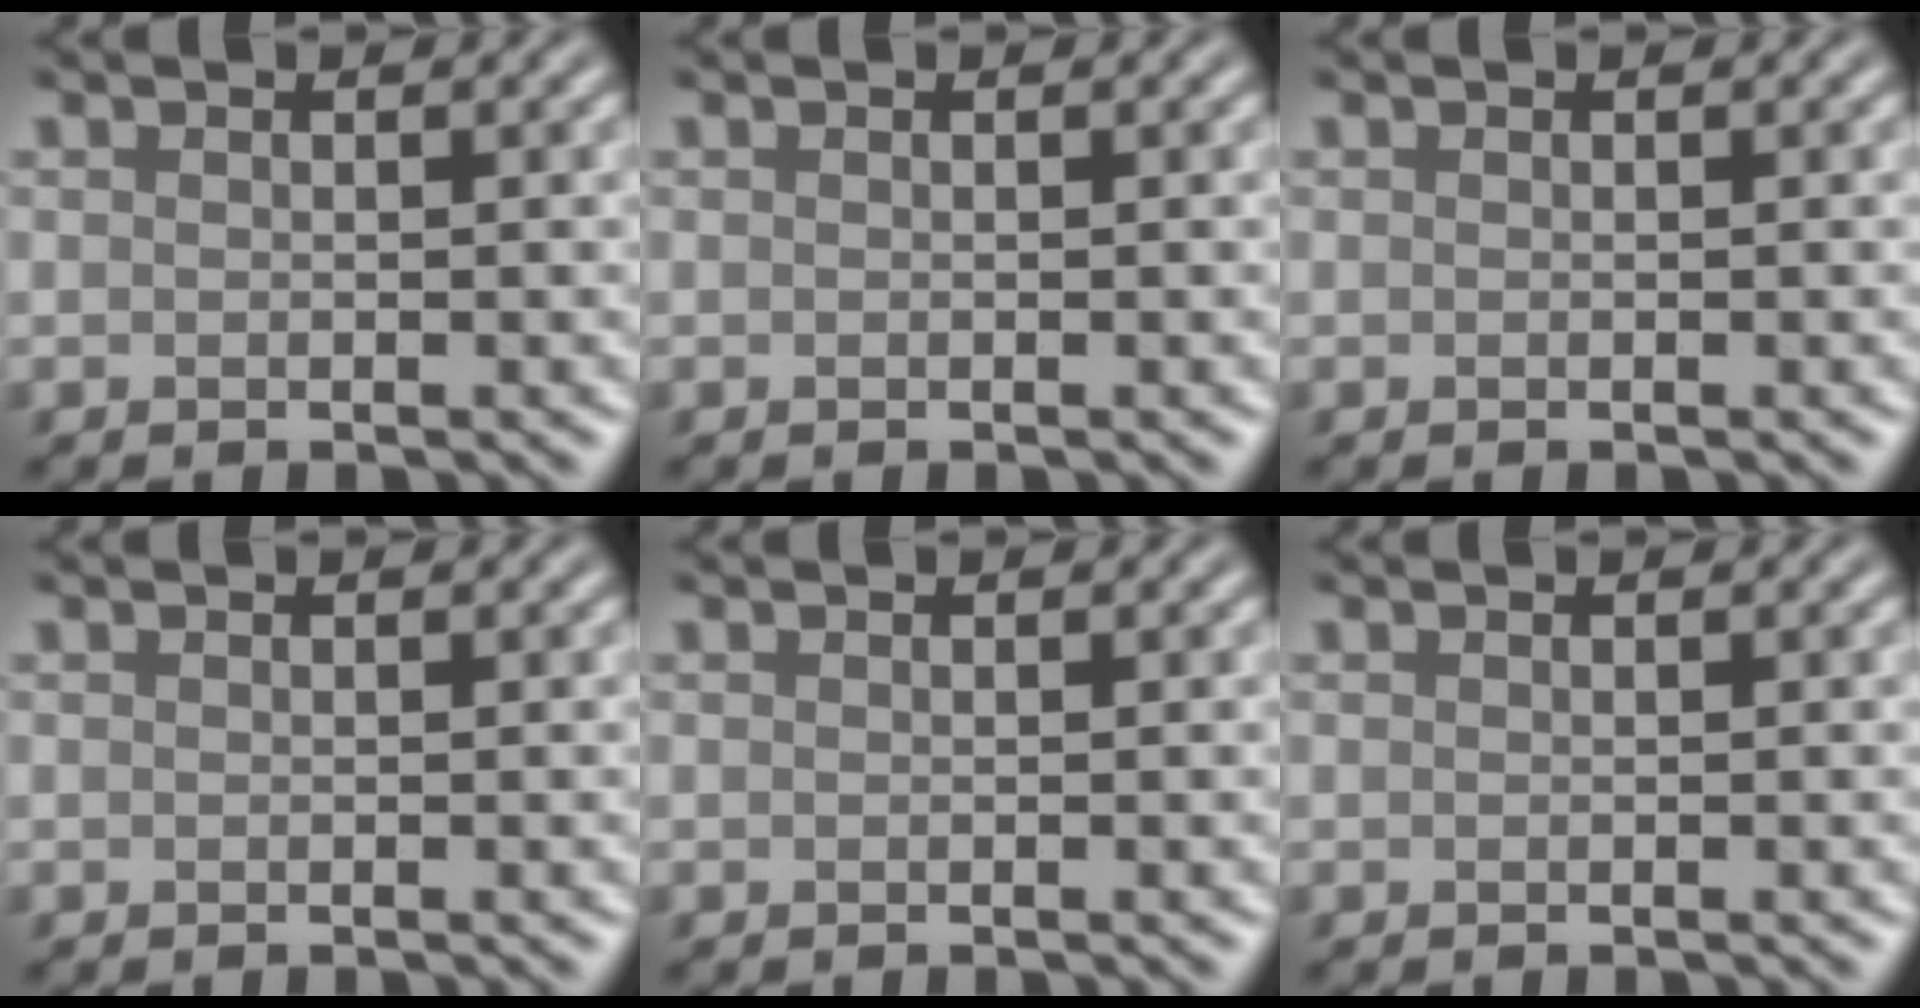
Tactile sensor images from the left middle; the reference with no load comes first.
{"total": 0.0}
{"total": 0.0}
{"total": 0.0}
{"total": 0.0}
{"total": 0.0}